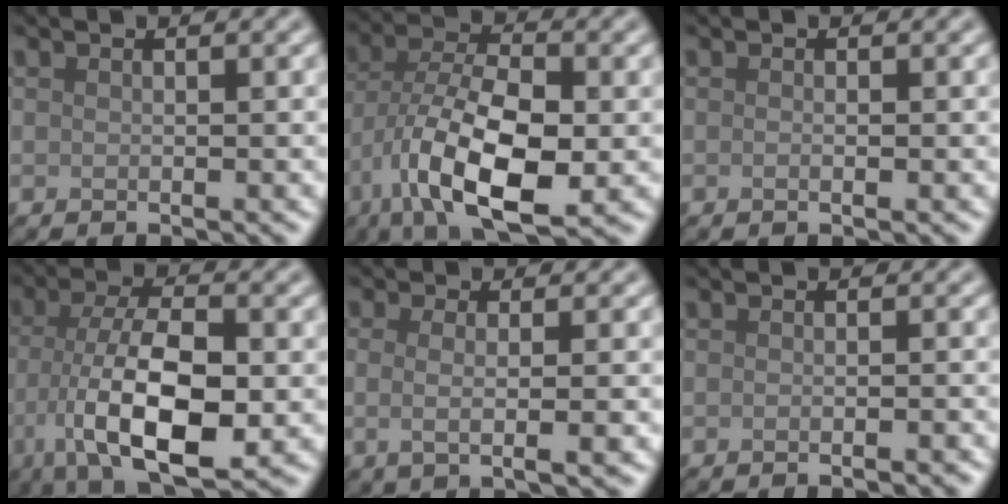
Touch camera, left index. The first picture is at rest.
{"total": 11.1, "force": [-3.6, 4.8, 9.4], "torque": [-0.172, -0.001, -0.071]}
{"total": 0.6, "force": [-0.1, 0.1, 0.6], "torque": [-0.009, -0.004, -0.001]}
{"total": 11.3, "force": [-2.9, 4.5, 9.9], "torque": [-0.177, -0.006, -0.053]}
{"total": 3.3, "force": [-0.1, 1.0, 3.1], "torque": [-0.049, -0.005, -0.005]}
{"total": 1.2, "force": [-0.6, 0.2, 1.0], "torque": [-0.010, -0.001, -0.011]}